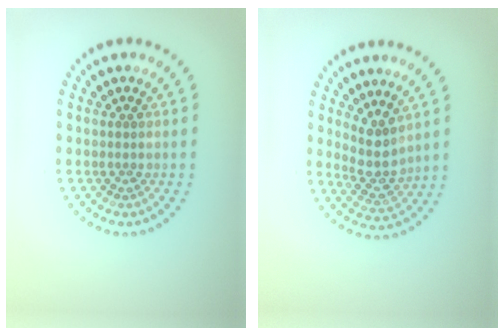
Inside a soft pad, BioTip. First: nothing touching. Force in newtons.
{"total": 3.0, "press": 2.4, "slide": 1.9}